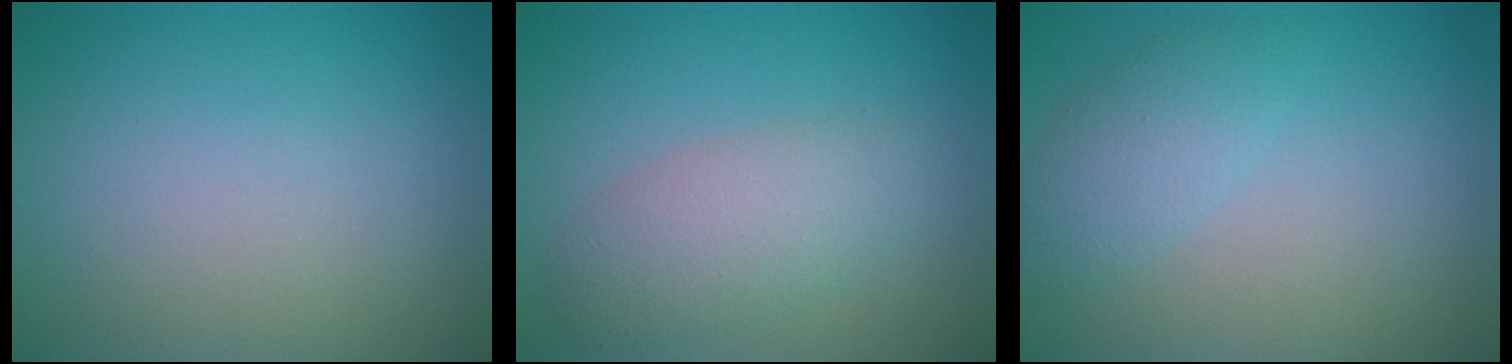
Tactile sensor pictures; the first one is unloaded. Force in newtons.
{"total": 4.1, "press": 4.1, "slide": 0.2}
{"total": 2.5, "press": 2.5, "slide": 0.1}